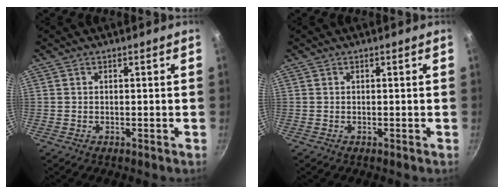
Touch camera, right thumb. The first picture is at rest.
{"total": 0.0}